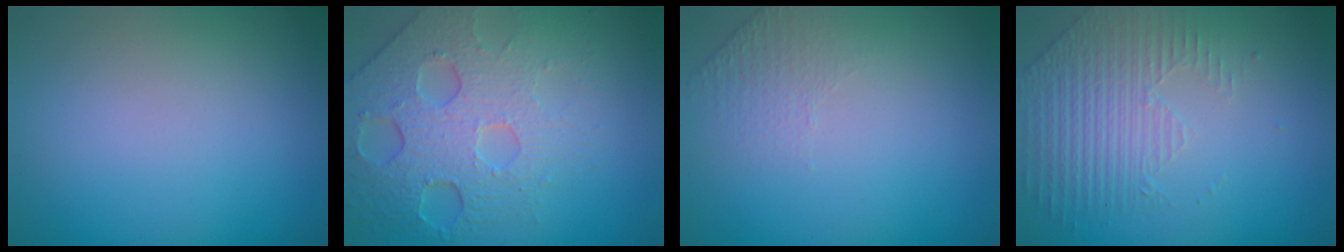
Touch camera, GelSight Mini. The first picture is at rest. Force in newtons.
{"total": 7.6, "press": 5.2, "slide": 5.5}
{"total": 1.2, "press": 0.7, "slide": 0.9}
{"total": 2.1, "press": 1.8, "slide": 1.0}